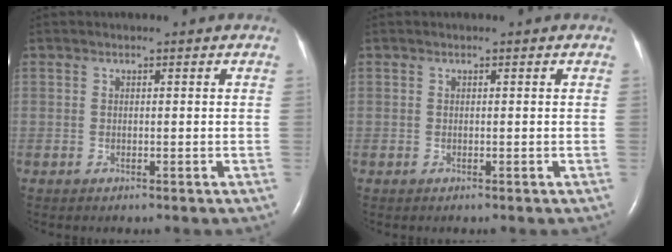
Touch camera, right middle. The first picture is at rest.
{"total": 0.0}